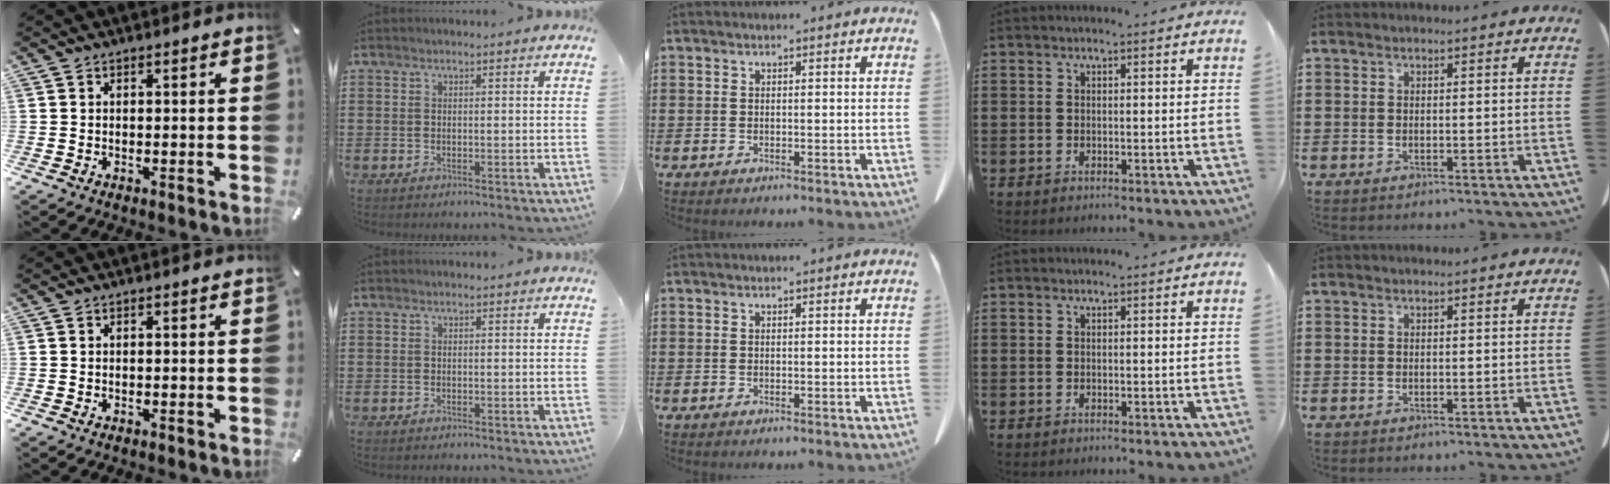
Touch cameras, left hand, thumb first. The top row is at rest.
{}